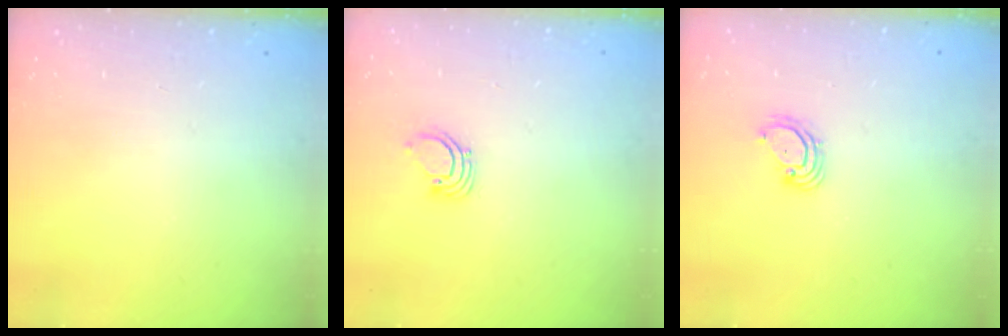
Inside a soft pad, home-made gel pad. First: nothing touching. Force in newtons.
{"total": 2.2, "press": 2.2, "slide": 0.2}
{"total": 3.8, "press": 3.8, "slide": 0.1}